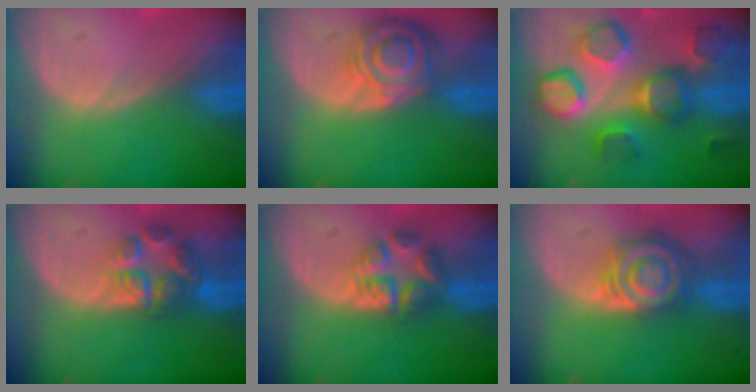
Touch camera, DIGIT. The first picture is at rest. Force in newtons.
{"total": 8.3, "press": 7.3, "slide": 4.0}
{"total": 12.4, "press": 11.1, "slide": 5.6}
{"total": 7.1, "press": 5.9, "slide": 3.8}
{"total": 5.7, "press": 5.5, "slide": 1.2}
{"total": 8.2, "press": 7.2, "slide": 3.9}